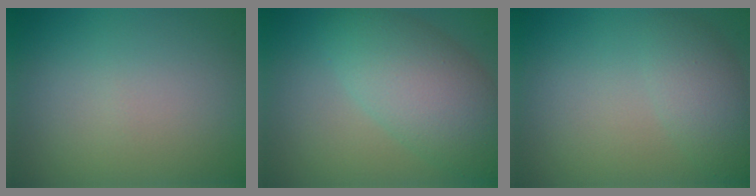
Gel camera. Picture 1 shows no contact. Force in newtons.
{"total": 7.1, "press": 7.1, "slide": 0.2}
{"total": 3.0, "press": 3.0, "slide": 0.1}